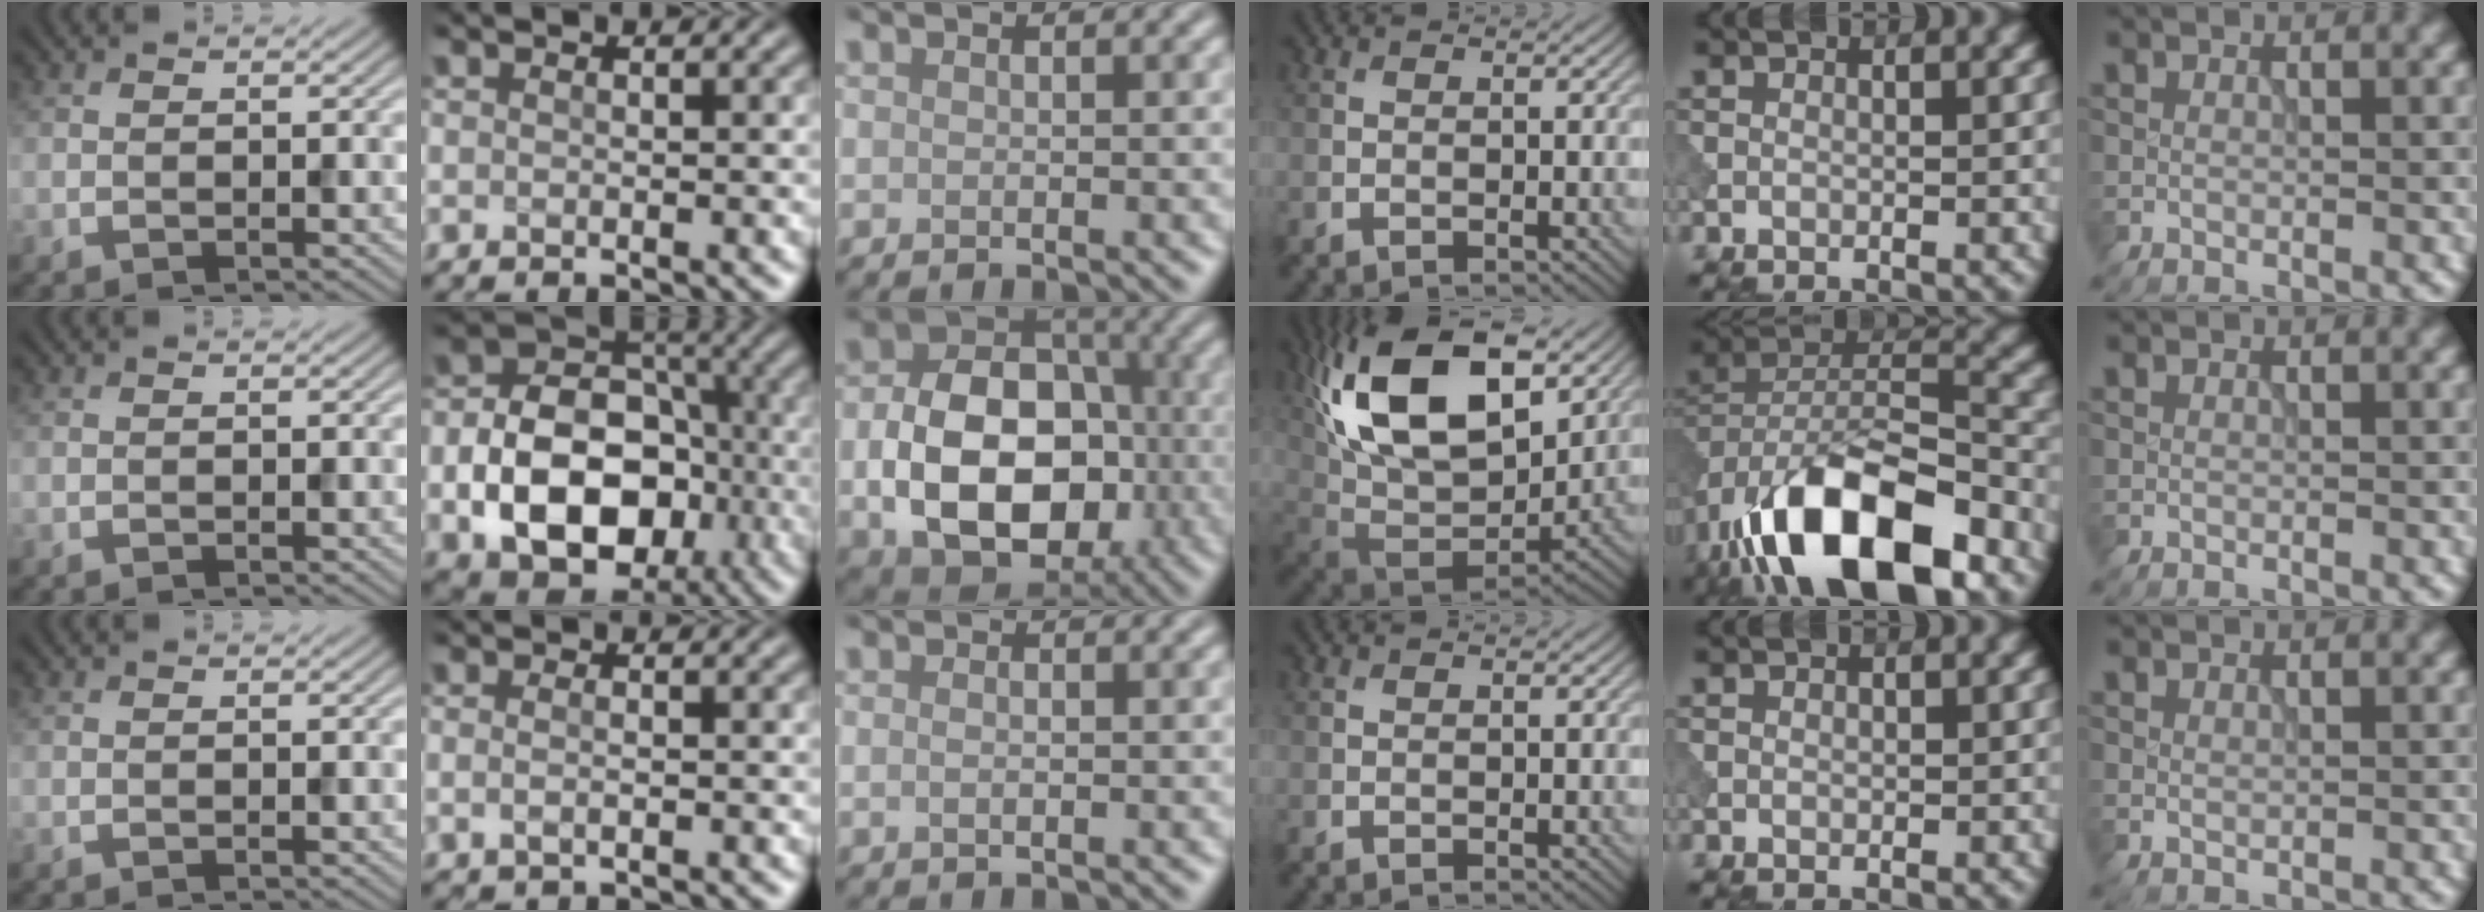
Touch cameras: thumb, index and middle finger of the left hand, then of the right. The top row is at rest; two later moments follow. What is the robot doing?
{"motion": "insert", "object": "peg toy"}